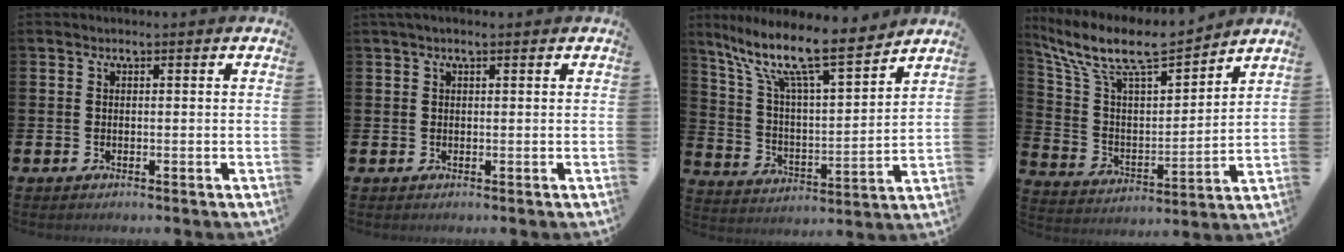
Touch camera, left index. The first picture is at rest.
{"total": 1.1, "force": [0.7, 0.2, 0.8], "torque": [-0.007, 0.000, 0.010]}
{"total": 11.7, "force": [9.4, 2.2, 6.6], "torque": [-0.154, -0.061, 0.155]}
{"total": 10.4, "force": [8.9, 2.6, 4.7], "torque": [-0.132, -0.057, 0.151]}